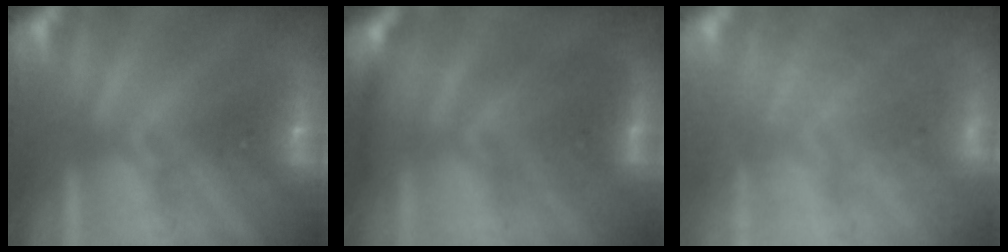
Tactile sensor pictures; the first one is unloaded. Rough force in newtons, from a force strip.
{"total": 2.6}
{"total": 6.9}